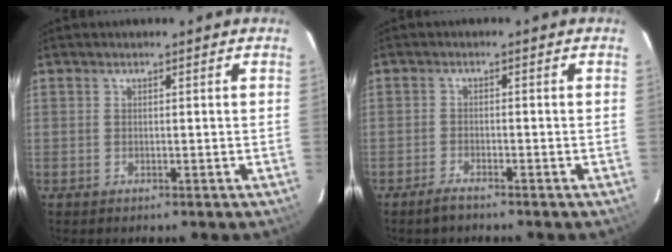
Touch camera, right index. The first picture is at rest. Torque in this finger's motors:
{"motor_torque": [-0.02, 0.06, 0.07, 0.02]}